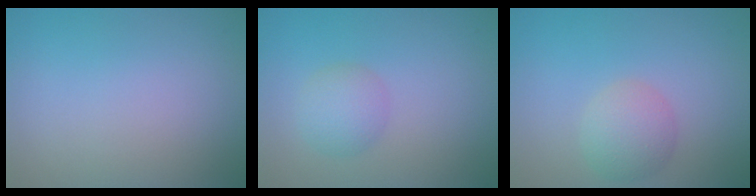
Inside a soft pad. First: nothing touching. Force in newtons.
{"total": 2.4, "press": 2.4, "slide": 0.1}
{"total": 2.9, "press": 2.9, "slide": 0.1}